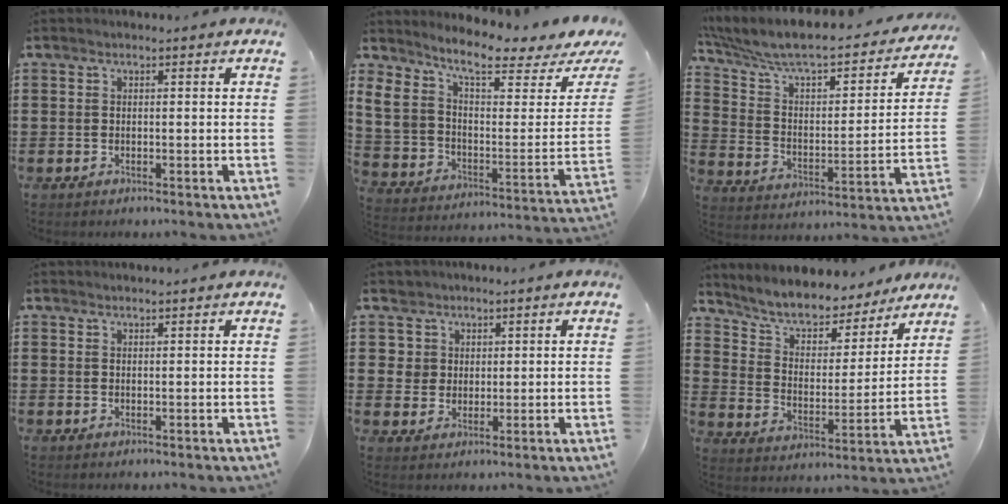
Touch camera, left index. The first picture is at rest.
{"total": 6.5, "force": [4.4, 2.7, 4.0], "torque": [-0.104, -0.036, 0.075]}
{"total": 6.7, "force": [5.7, 1.4, 3.2], "torque": [-0.091, -0.052, 0.092]}
{"total": 0.9, "force": [0.9, -0.1, 0.1], "torque": [-0.003, -0.002, 0.019]}
{"total": 4.3, "force": [2.0, 3.9, -0.1], "torque": [-0.014, 0.010, 0.035]}
{"total": 6.5, "force": [6.0, 1.9, 1.5], "torque": [-0.063, -0.043, 0.103]}